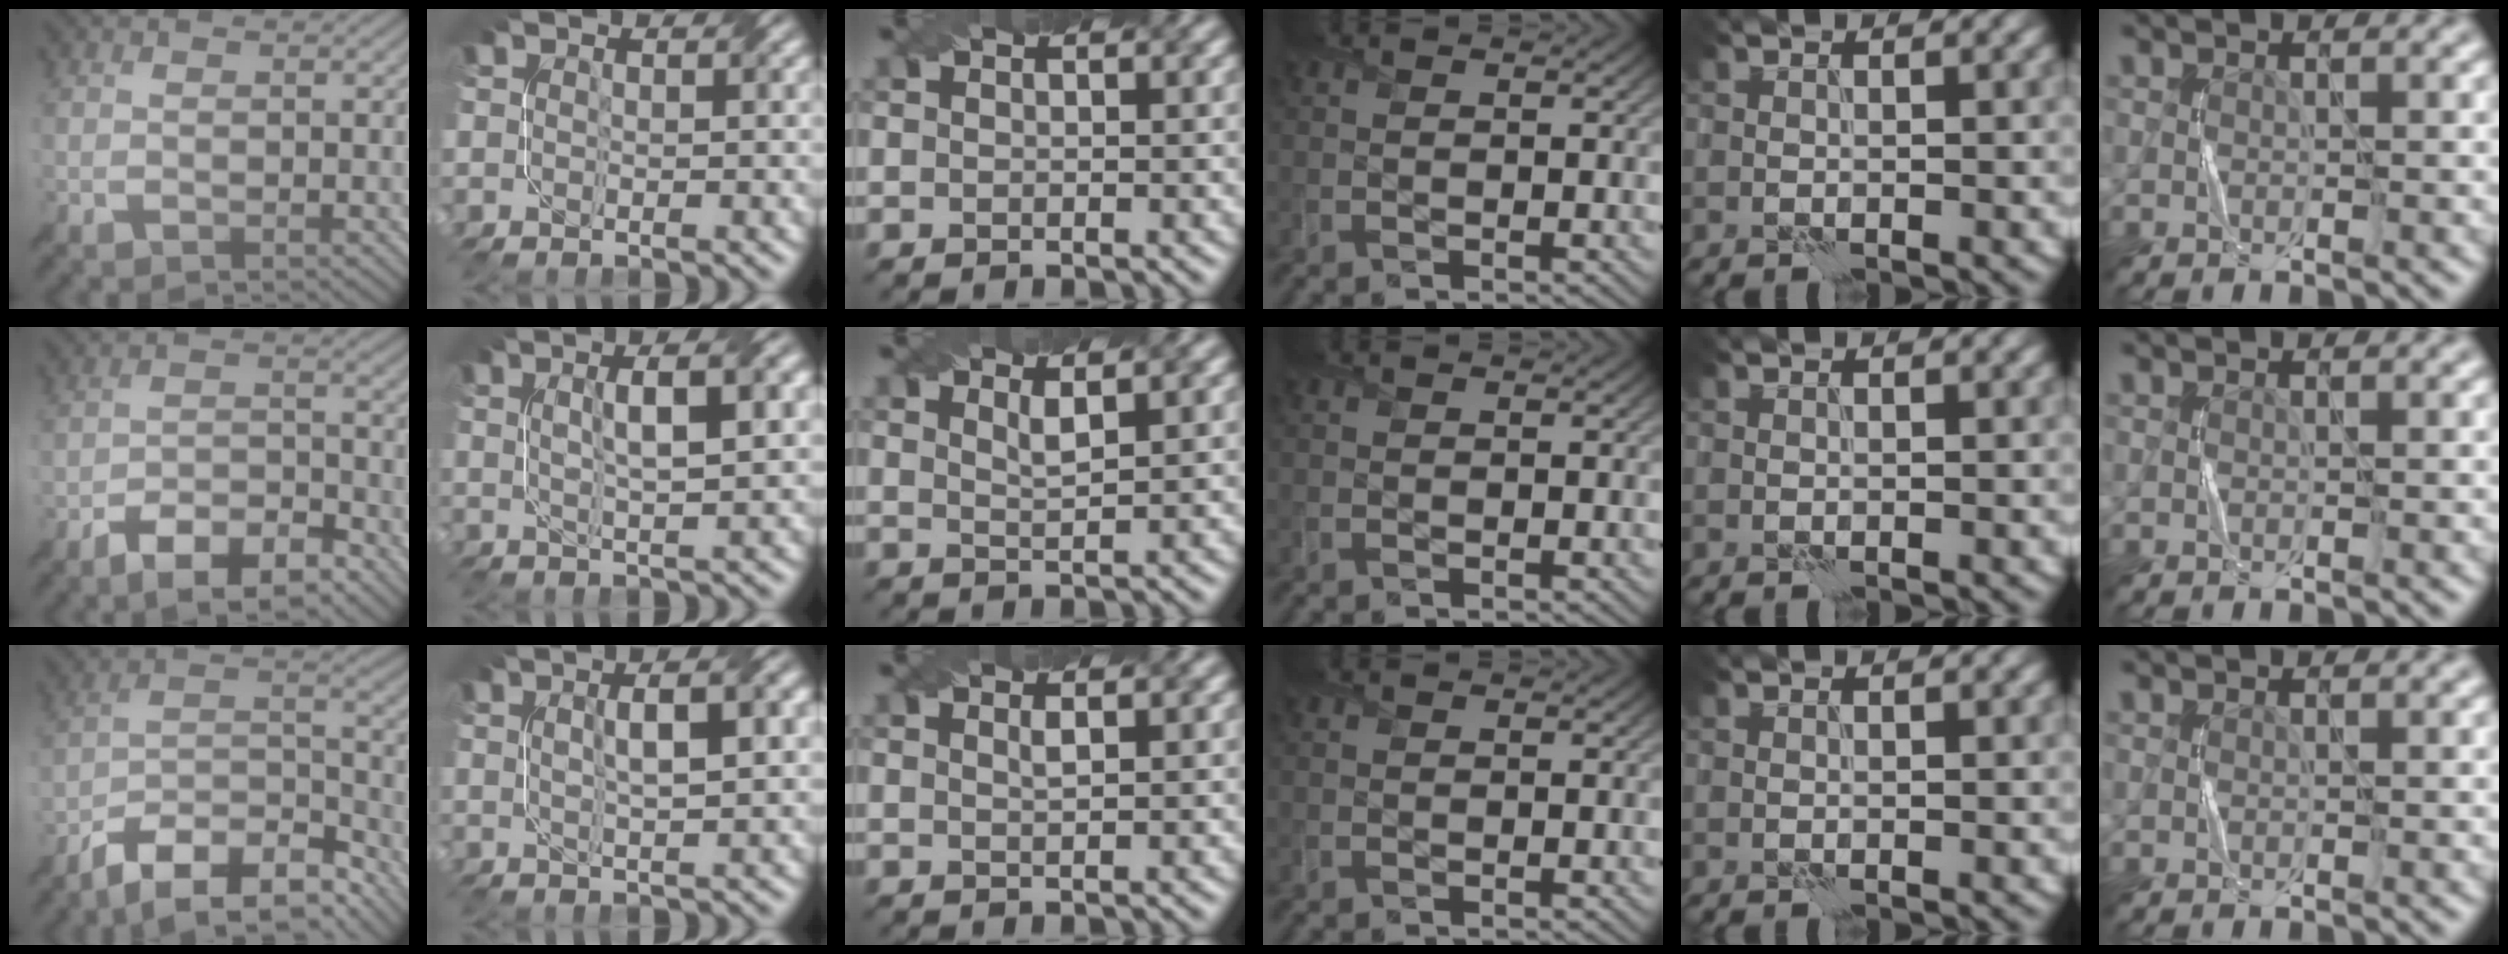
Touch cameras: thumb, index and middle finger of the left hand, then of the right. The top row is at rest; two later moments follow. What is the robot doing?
{"motion": "twist", "object": "screw"}